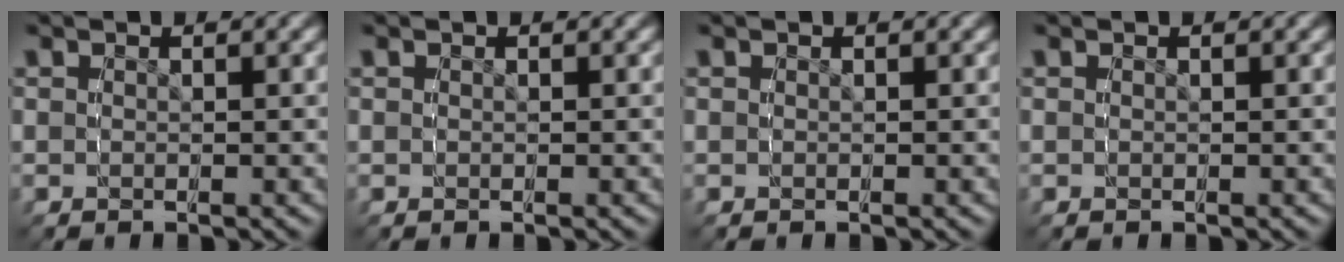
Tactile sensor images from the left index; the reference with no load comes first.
{"total": 0.0}
{"total": 0.0}
{"total": 0.0}